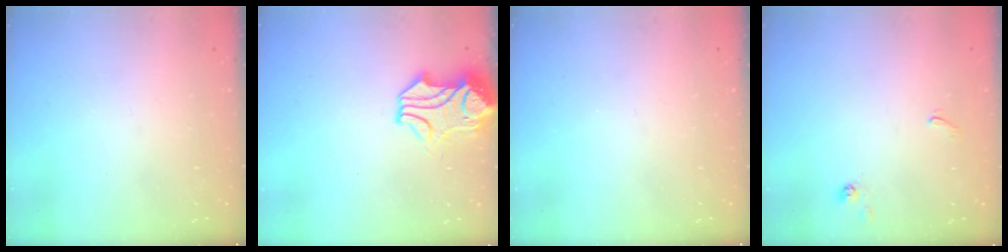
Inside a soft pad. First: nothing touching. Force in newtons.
{"total": 6.3, "press": 6.2, "slide": 0.9}
{"total": 0.0}
{"total": 3.8, "press": 3.7, "slide": 0.3}